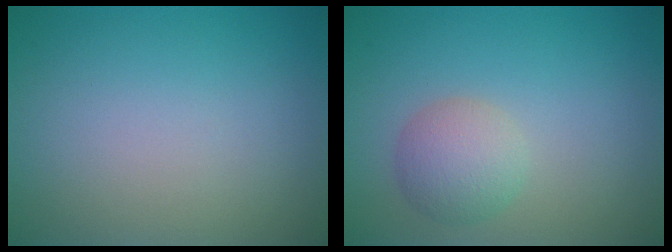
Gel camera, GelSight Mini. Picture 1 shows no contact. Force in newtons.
{"total": 3.0, "press": 3.0, "slide": 0.0}